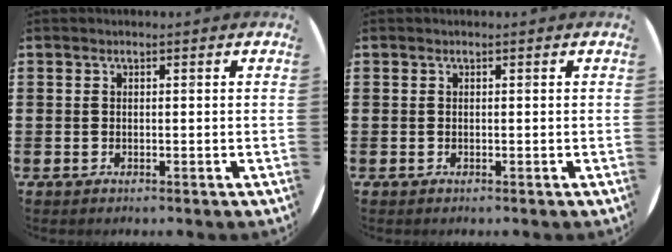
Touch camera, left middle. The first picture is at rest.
{"total": 0.0}